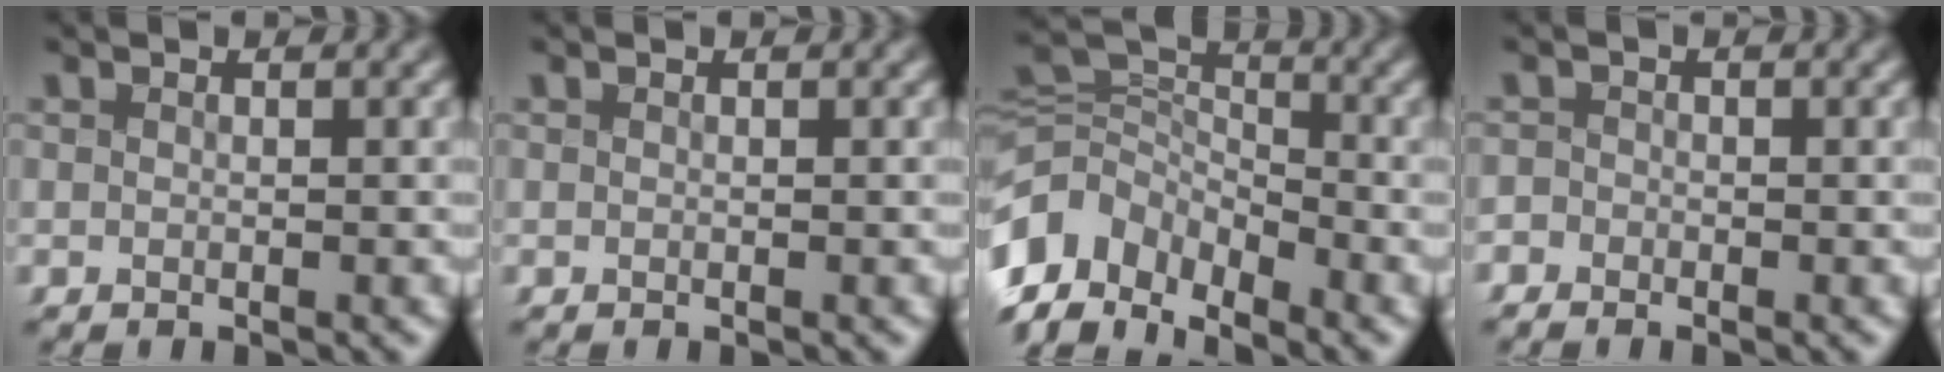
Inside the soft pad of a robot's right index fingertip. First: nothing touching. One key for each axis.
{"total": 0.0}
{"total": 11.9, "fx": -2.9, "fy": 10.0, "fz": 5.7, "tx": -0.143, "ty": -0.036, "tz": -0.055}
{"total": 1.7, "fx": -1.3, "fy": 1.0, "fz": -0.6, "tx": 0.014, "ty": 0.000, "tz": -0.034}